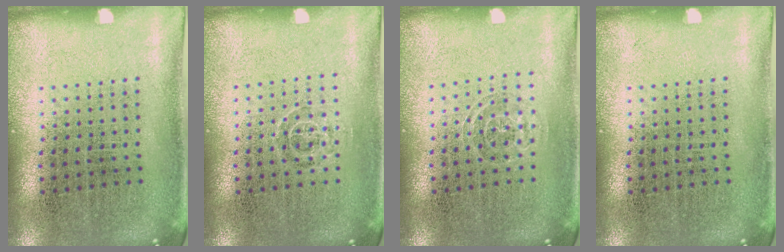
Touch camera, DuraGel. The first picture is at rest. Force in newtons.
{"total": 0.7, "press": 0.5, "slide": 0.5}
{"total": 0.9, "press": 0.6, "slide": 0.7}
{"total": 0.0}